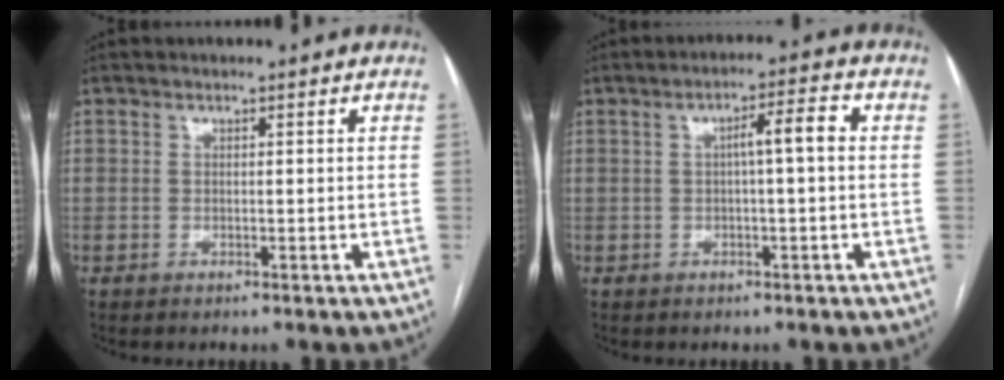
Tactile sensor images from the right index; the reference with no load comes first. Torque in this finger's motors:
{"motor_torque": [0.62, 0.05, 0.28, 0.07]}